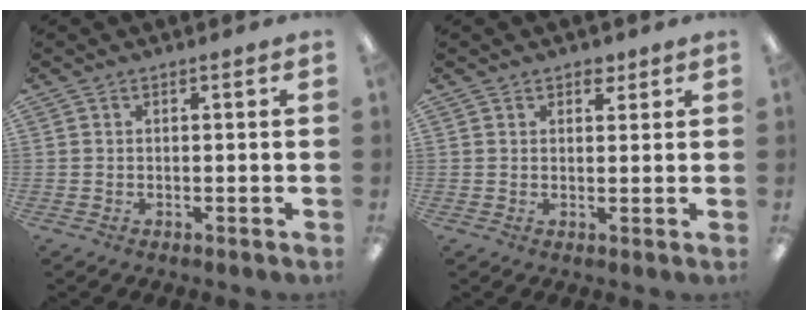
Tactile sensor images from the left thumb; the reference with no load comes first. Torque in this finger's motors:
{"motor_torque": [-0.08, 0.06, -0.27, 0.31, 0.01]}